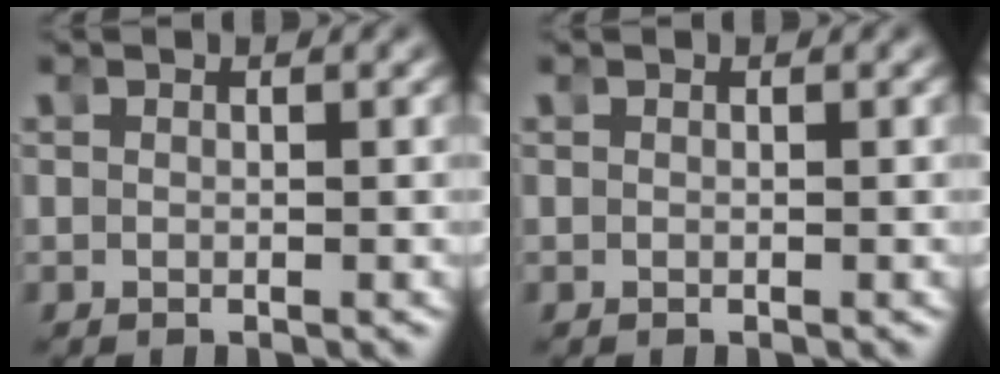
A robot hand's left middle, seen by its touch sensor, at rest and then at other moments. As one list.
[{"total": 0.0}]